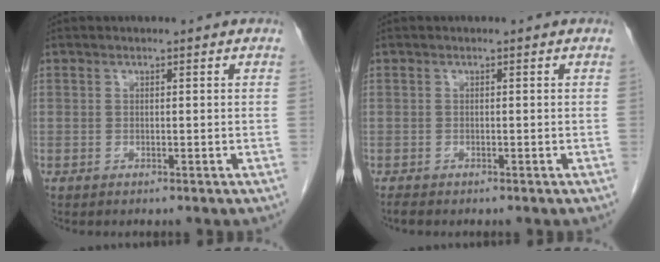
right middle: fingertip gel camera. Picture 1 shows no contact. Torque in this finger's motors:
{"motor_torque": [0.26, -0.14, -0.07, 0.00]}